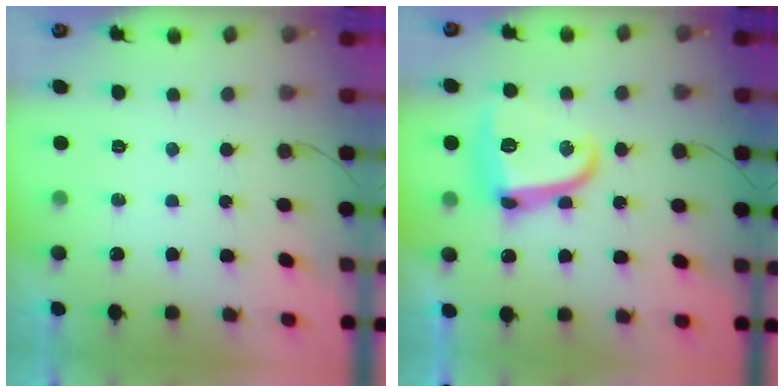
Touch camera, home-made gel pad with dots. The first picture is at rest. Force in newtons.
{"total": 15.6, "press": 15.5, "slide": 0.5}